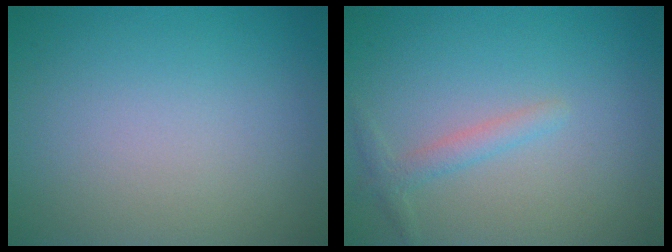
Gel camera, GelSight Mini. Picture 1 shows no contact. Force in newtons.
{"total": 1.6, "press": 1.6, "slide": 0.1}